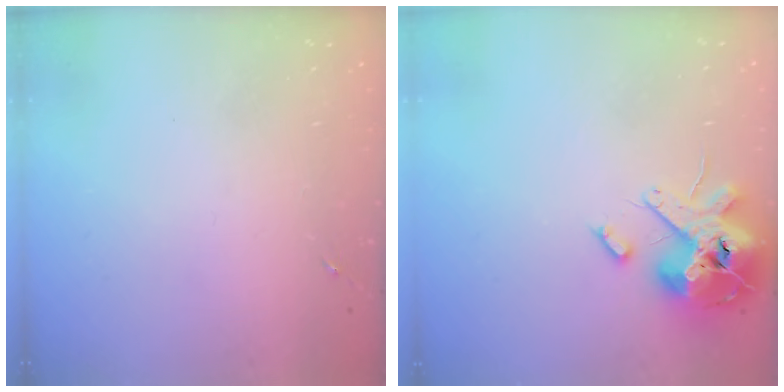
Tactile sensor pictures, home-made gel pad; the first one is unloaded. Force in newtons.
{"total": 15.4, "press": 15.2, "slide": 2.6}